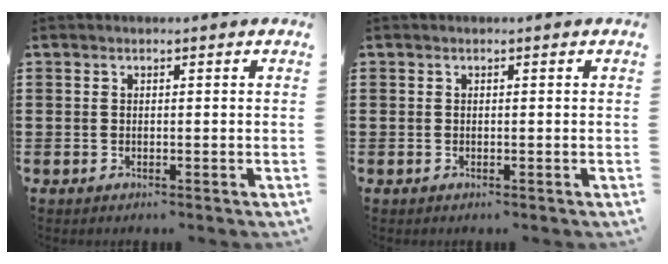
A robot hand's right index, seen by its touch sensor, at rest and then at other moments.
{"total": 0.0}